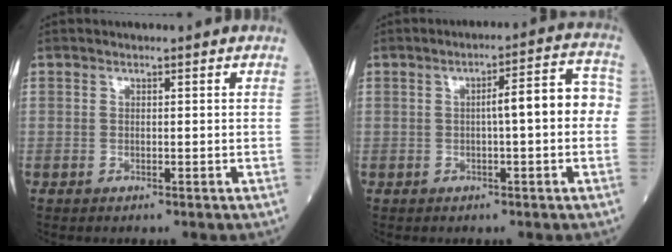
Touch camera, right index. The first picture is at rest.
{"total": 7.4, "force": [-0.1, 1.2, 7.3], "torque": [-0.099, 0.031, -0.004]}